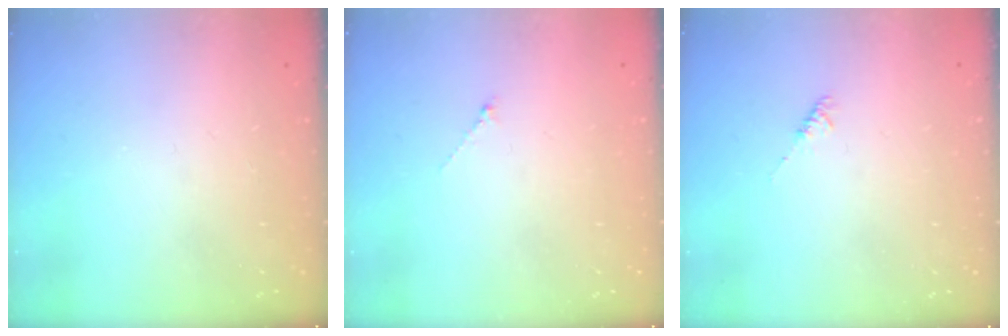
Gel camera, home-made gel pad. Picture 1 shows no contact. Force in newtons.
{"total": 0.6, "press": 0.5, "slide": 0.3}
{"total": 2.0, "press": 1.9, "slide": 0.4}